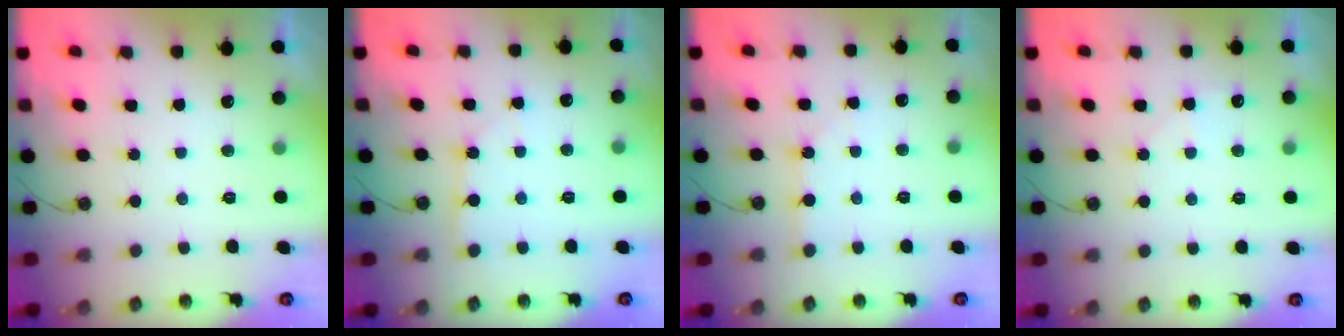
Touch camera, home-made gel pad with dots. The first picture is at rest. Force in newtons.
{"total": 4.1, "press": 4.0, "slide": 0.4}
{"total": 1.2, "press": 1.2, "slide": 0.2}
{"total": 5.6, "press": 5.6, "slide": 0.6}